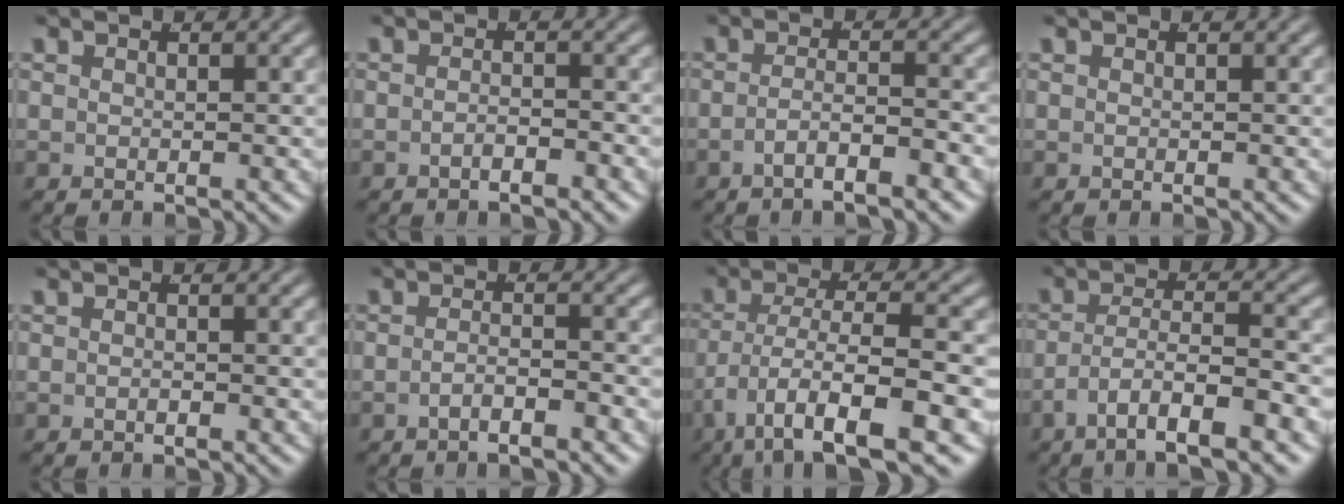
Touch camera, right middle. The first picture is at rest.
{"total": 1.5, "force": [-1.4, 0.1, 0.7], "torque": [-0.008, 0.001, -0.028]}
{"total": 3.2, "force": [-2.6, 0.2, 1.7], "torque": [-0.032, -0.013, -0.042]}
{"total": 0.0}
{"total": 0.5, "force": [-0.5, 0.0, 0.3], "torque": [-0.007, 0.001, -0.009]}
{"total": 2.4, "force": [-2.1, 0.1, 1.2], "torque": [-0.020, -0.007, -0.037]}
{"total": 8.6, "force": [-5.3, 2.9, 6.1], "torque": [-0.119, -0.038, -0.061]}
{"total": 5.5, "force": [-3.3, 1.6, 4.1], "torque": [-0.081, -0.022, -0.042]}